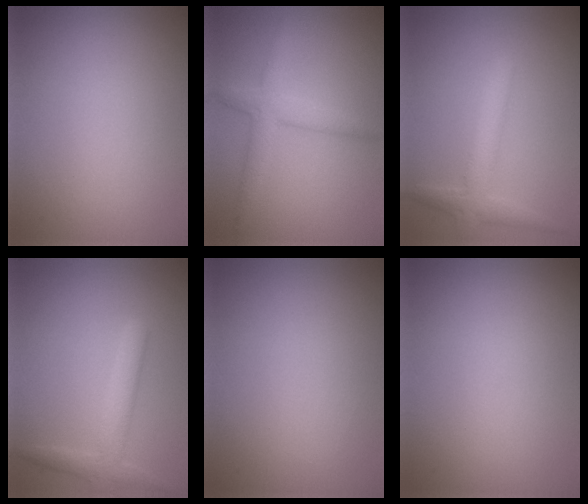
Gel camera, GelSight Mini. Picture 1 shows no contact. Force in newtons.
{"total": 3.1, "press": 3.1, "slide": 0.2}
{"total": 2.8, "press": 2.8, "slide": 0.1}
{"total": 2.8, "press": 2.8, "slide": 0.1}
{"total": 0.0}
{"total": 0.0}